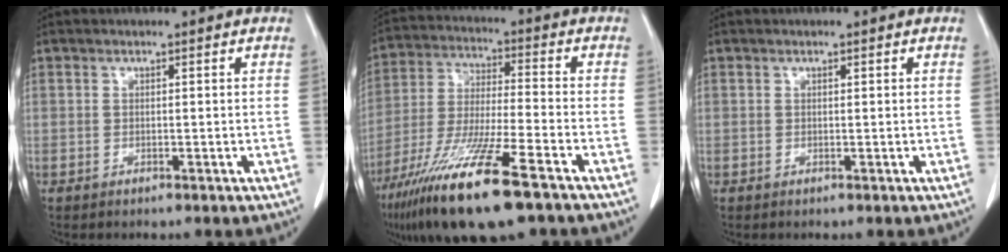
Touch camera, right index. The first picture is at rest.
{"total": 17.3, "force": [-10.6, 1.5, 13.5], "torque": [-0.273, -0.048, -0.196]}
{"total": 0.0}